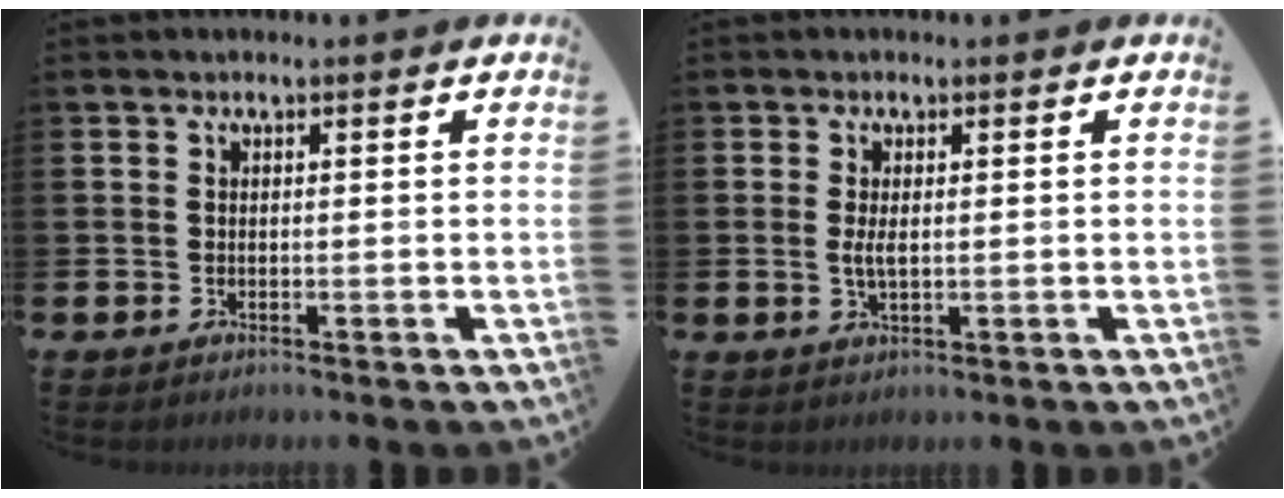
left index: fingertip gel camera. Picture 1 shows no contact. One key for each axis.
{"total": 2.1, "fx": 0.2, "fy": 0.8, "fz": 1.9, "tx": -0.033, "ty": 0.002, "tz": 0.000}